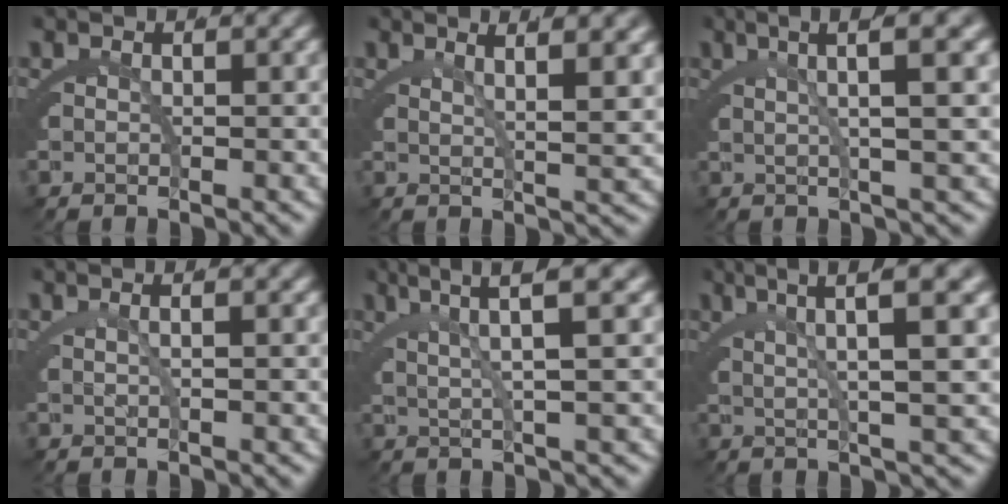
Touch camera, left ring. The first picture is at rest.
{"total": 4.2, "force": [2.6, -0.4, 3.2], "torque": [-0.036, 0.002, 0.042]}
{"total": 6.2, "force": [3.8, 0.0, 4.9], "torque": [-0.053, 0.027, 0.054]}
{"total": 1.3, "force": [0.3, -0.8, 1.0], "torque": [-0.011, 0.005, 0.007]}
{"total": 6.0, "force": [3.9, -0.3, 4.5], "torque": [-0.058, 0.020, 0.061]}
{"total": 7.0, "force": [4.4, 0.0, 5.5], "torque": [-0.068, 0.021, 0.066]}